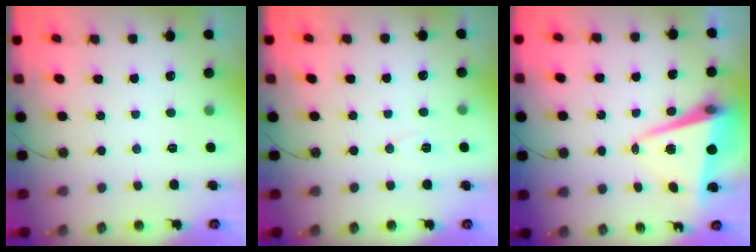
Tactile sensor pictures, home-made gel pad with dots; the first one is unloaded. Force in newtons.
{"total": 5.7, "press": 3.5, "slide": 4.6}
{"total": 8.3, "press": 8.2, "slide": 1.3}